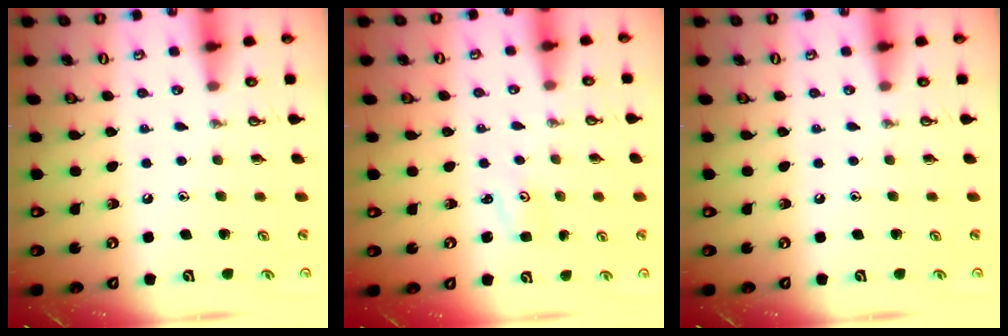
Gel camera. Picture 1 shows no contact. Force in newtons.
{"total": 2.0, "press": 2.0, "slide": 0.3}
{"total": 0.0}